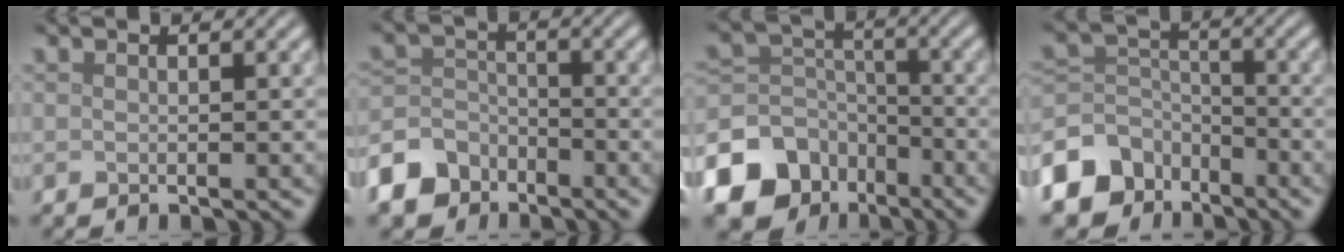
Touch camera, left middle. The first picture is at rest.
{"total": 6.6, "force": [-4.9, 4.3, 1.4], "torque": [-0.020, -0.002, -0.100]}
{"total": 12.6, "force": [-7.7, 9.3, 3.6], "torque": [-0.105, -0.028, -0.139]}
{"total": 7.8, "force": [-5.3, 5.4, 2.0], "torque": [-0.041, 0.005, -0.110]}